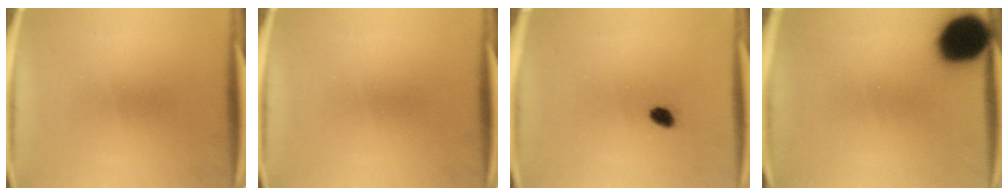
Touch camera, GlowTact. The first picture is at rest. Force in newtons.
{"total": 0.0}
{"total": 2.0}
{"total": 17.6}